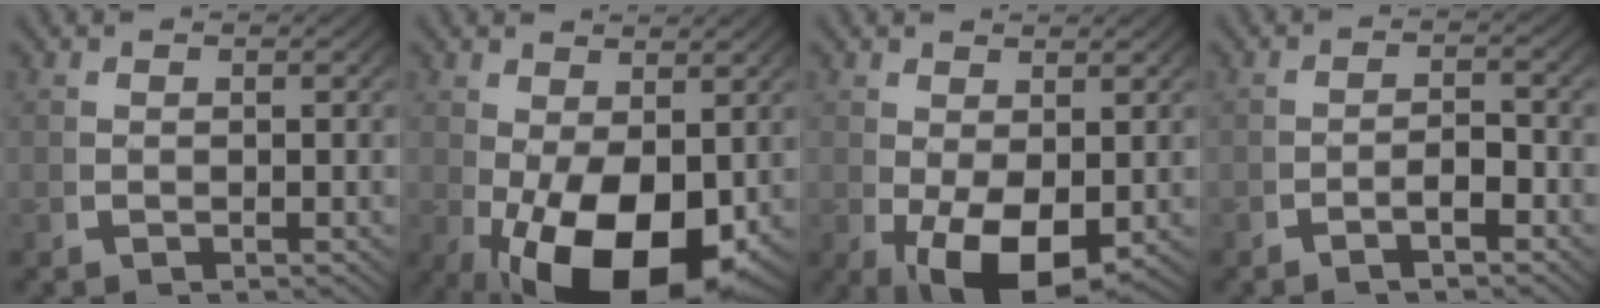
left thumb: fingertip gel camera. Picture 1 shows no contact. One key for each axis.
{"total": 12.4, "fx": -3.0, "fy": 7.4, "fz": 9.5, "tx": -0.158, "ty": -0.062, "tz": -0.013}
{"total": 6.3, "fx": -1.2, "fy": 3.6, "fz": 5.0, "tx": -0.091, "ty": -0.034, "tz": -0.001}
{"total": 2.3, "fx": -1.3, "fy": 0.7, "fz": 1.7, "tx": -0.030, "ty": -0.003, "tz": -0.027}